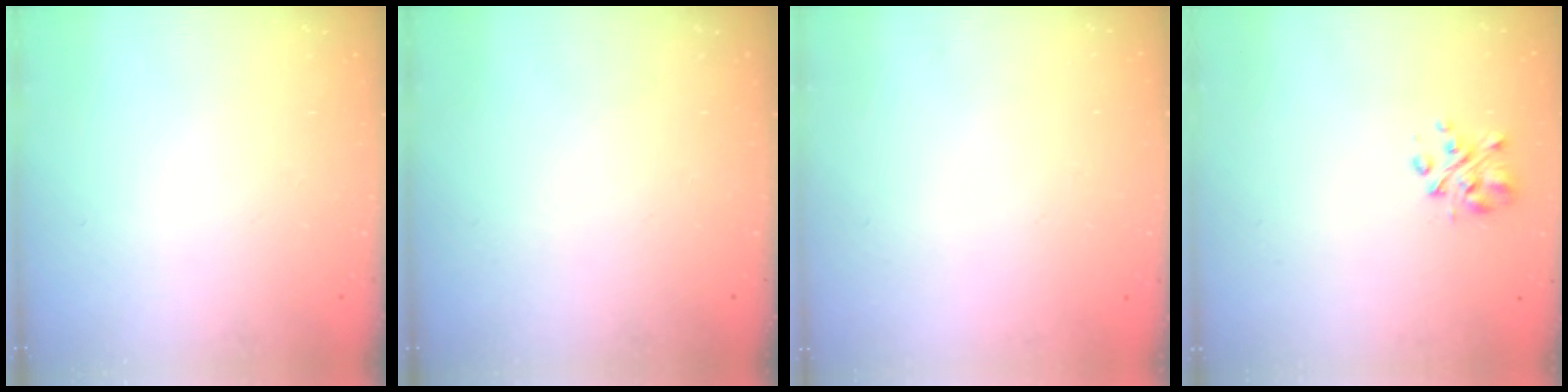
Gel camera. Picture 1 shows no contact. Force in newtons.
{"total": 0.0}
{"total": 1.8, "press": 1.7, "slide": 0.1}
{"total": 4.0, "press": 3.9, "slide": 1.1}